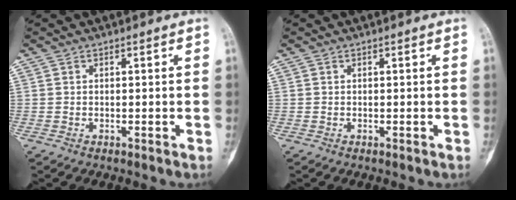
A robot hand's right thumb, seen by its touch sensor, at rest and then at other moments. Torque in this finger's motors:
{"motor_torque": [0.03, -0.01, 0.00, 0.00, 0.03]}